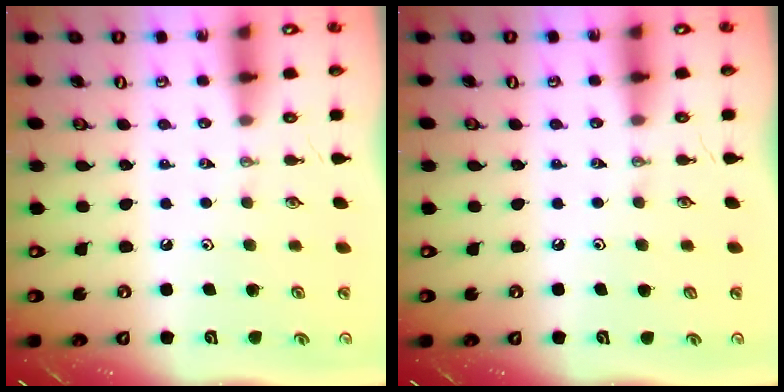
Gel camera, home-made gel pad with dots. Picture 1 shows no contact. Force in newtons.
{"total": 1.4, "press": 0.2, "slide": 1.4}